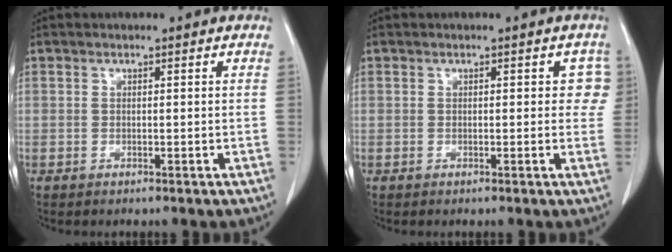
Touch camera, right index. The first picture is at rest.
{"total": 2.5, "force": [0.5, 1.7, 1.8], "torque": [-0.003, 0.015, -0.002]}